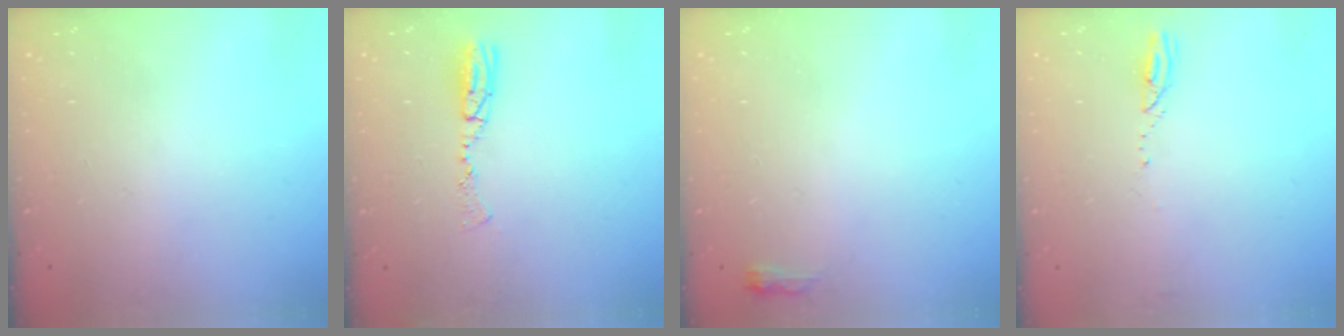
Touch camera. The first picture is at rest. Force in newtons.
{"total": 6.9, "press": 6.7, "slide": 1.8}
{"total": 9.8, "press": 2.8, "slide": 9.4}
{"total": 2.4, "press": 2.4, "slide": 0.3}